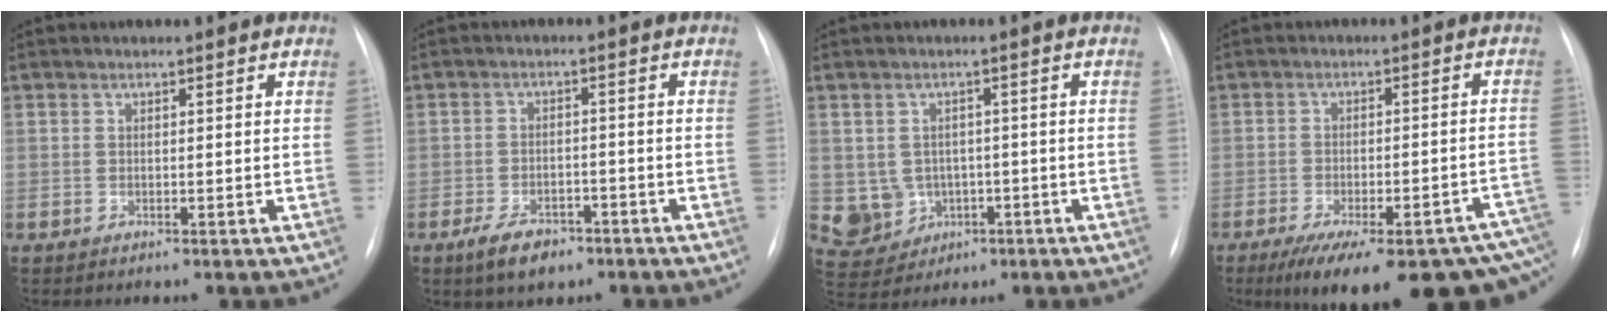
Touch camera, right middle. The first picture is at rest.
{"total": 5.6, "force": [-3.7, 2.8, 3.1], "torque": [-0.063, -0.002, -0.057]}
{"total": 7.0, "force": [-1.1, 6.7, 1.5], "torque": [-0.038, 0.012, -0.003]}
{"total": 22.7, "force": [-15.8, 5.3, 15.4], "torque": [-0.163, 0.001, -0.201]}